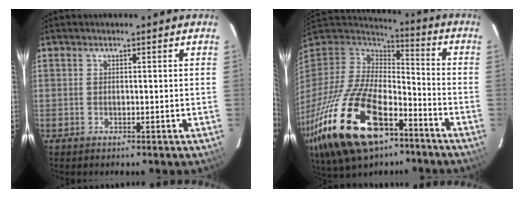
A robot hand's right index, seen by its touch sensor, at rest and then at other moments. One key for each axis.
{"total": 29.3, "fx": -15.8, "fy": 14.0, "fz": 20.4, "tx": -0.430, "ty": -0.050, "tz": -0.266}